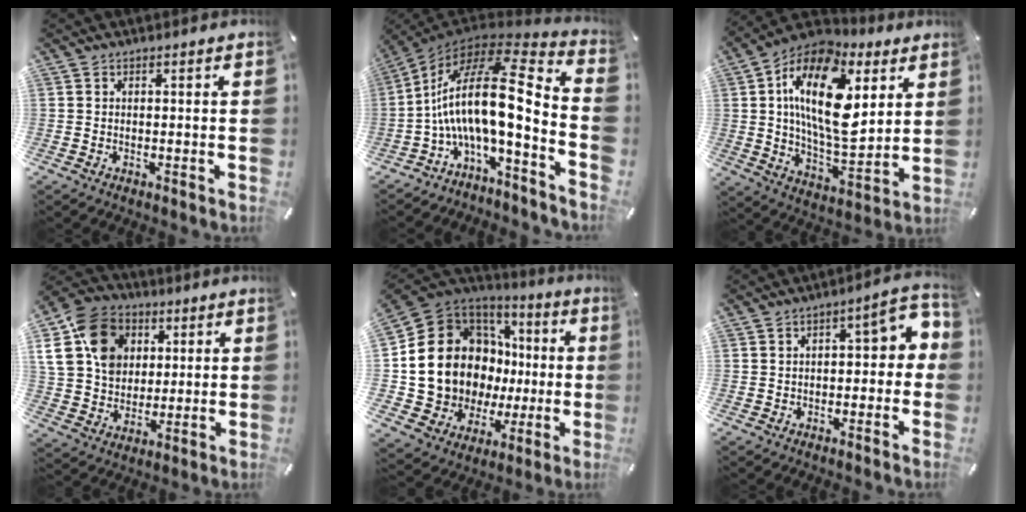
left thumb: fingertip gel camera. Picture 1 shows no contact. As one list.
[{"total": 18.9, "force": [0.1, 6.8, 17.6], "torque": [-0.342, -0.038, -0.008]}, {"total": 23.2, "force": [6.4, 12.4, 18.5], "torque": [-0.353, -0.022, 0.103]}, {"total": 16.5, "force": [4.5, 13.6, 8.2], "torque": [-0.183, -0.007, 0.085]}, {"total": 16.0, "force": [1.8, 14.2, 7.1], "torque": [-0.148, -0.046, 0.060]}, {"total": 7.9, "force": [0.9, 3.9, 6.8], "torque": [-0.088, -0.011, 0.008]}]